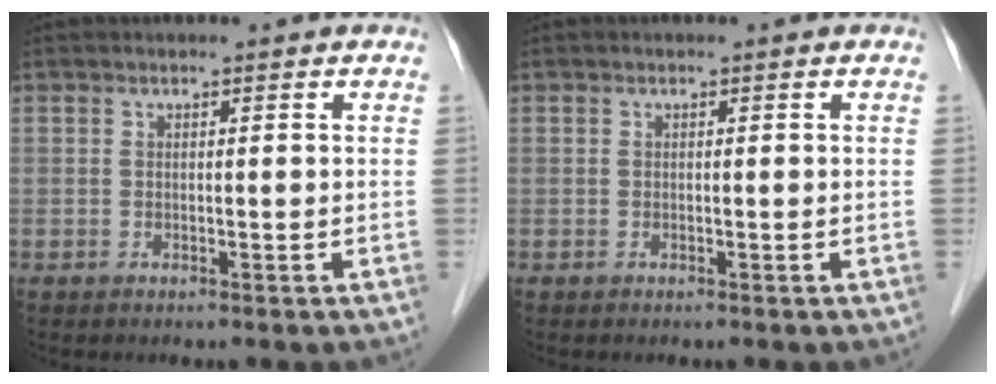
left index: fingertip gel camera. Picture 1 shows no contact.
{"total": 0.0}